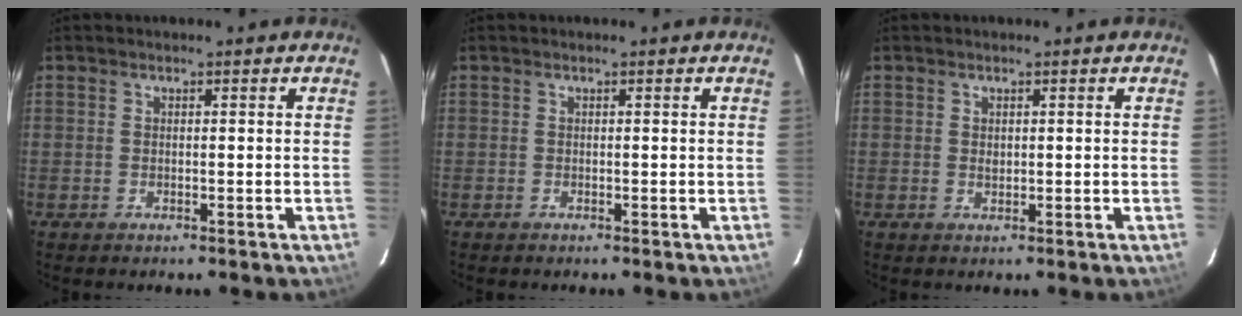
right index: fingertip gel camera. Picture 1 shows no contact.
{"total": 0.0}
{"total": 0.9, "force": [0.3, 0.7, 0.5], "torque": [-0.008, 0.002, 0.006]}